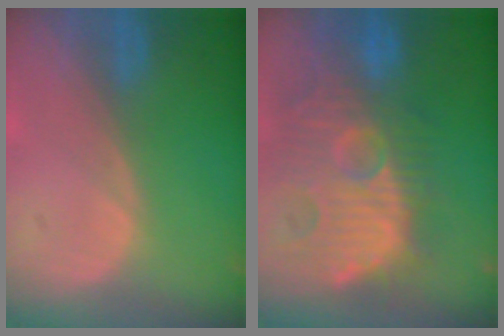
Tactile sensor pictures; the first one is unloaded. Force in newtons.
{"total": 13.3, "press": 12.4, "slide": 4.9}